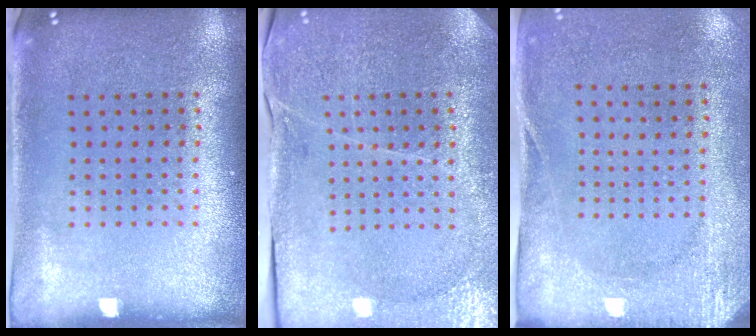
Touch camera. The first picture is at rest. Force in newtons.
{"total": 3.3, "press": 3.2, "slide": 0.6}
{"total": 2.7, "press": 2.1, "slide": 1.7}